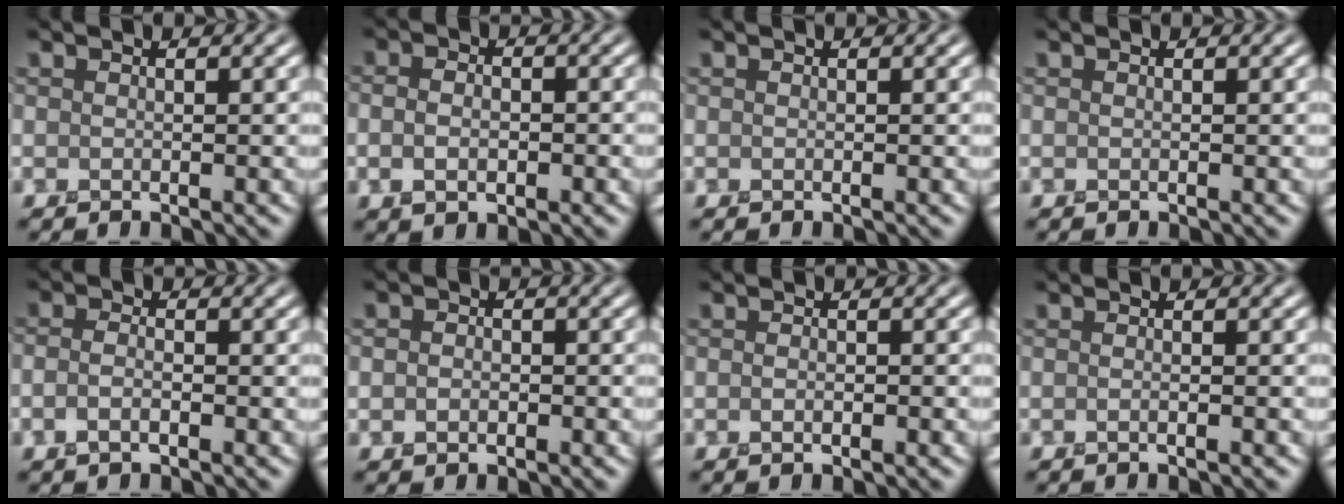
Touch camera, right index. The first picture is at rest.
{"total": 3.0, "force": [-0.4, 2.0, 2.1], "torque": [-0.028, 0.002, -0.009]}
{"total": 0.0}
{"total": 0.0}
{"total": 1.9, "force": [-0.7, 0.9, 1.5], "torque": [-0.032, -0.001, -0.019]}
{"total": 1.7, "force": [-0.3, 1.4, 0.9], "torque": [-0.005, 0.000, -0.012]}
{"total": 1.5, "force": [-0.4, 0.8, 1.3], "torque": [-0.010, 0.002, -0.008]}
{"total": 1.5, "force": [-0.2, 0.6, 1.4], "torque": [0.006, -0.003, -0.013]}